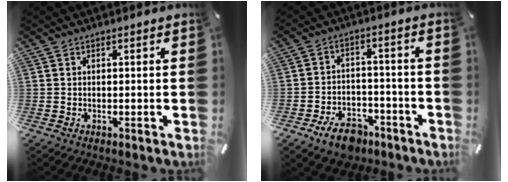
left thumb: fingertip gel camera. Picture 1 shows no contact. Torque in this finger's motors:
{"motor_torque": [0.00, 0.31, 0.05, 0.05, 0.14]}